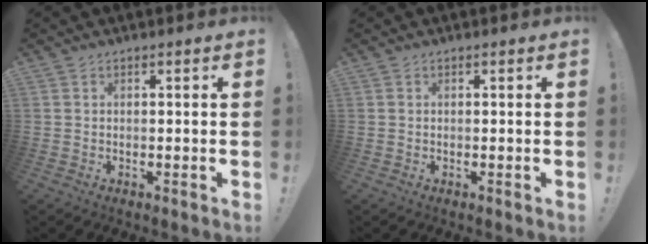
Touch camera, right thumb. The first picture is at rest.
{"total": 0.0}